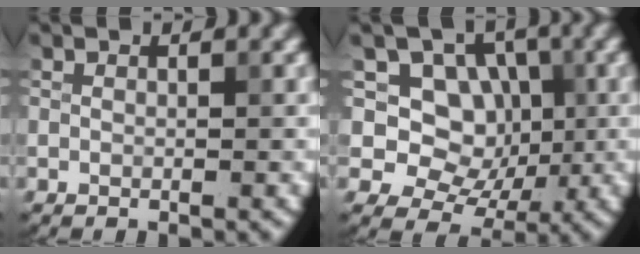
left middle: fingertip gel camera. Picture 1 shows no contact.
{"total": 7.9, "force": [1.5, 6.8, 3.9], "torque": [-0.050, 0.007, -0.001]}